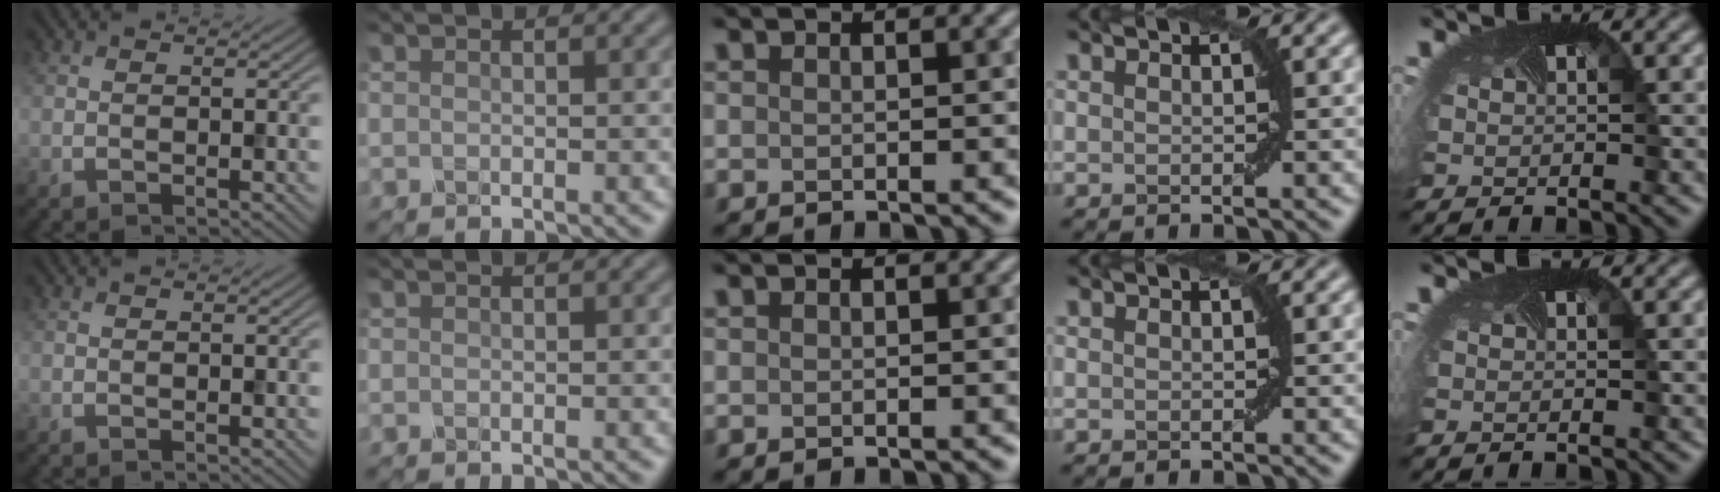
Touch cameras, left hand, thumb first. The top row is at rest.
{}